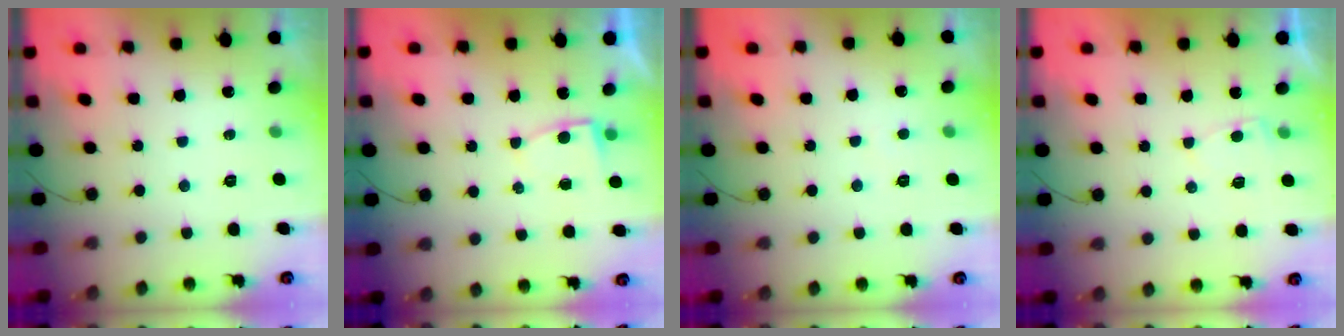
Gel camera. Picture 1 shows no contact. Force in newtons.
{"total": 2.6, "press": 2.6, "slide": 0.3}
{"total": 2.0, "press": 2.0, "slide": 0.2}
{"total": 2.3, "press": 2.3, "slide": 0.2}